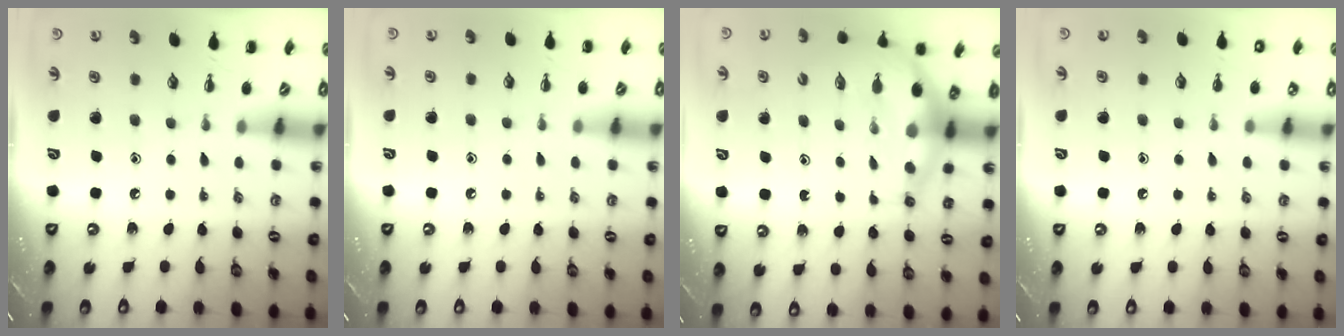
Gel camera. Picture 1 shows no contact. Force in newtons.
{"total": 3.0, "press": 2.8, "slide": 1.1}
{"total": 7.8, "press": 7.6, "slide": 1.6}
{"total": 1.9, "press": 1.9, "slide": 0.2}